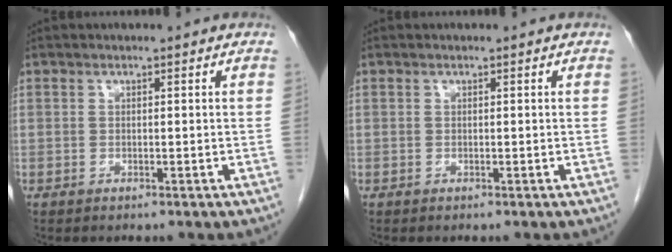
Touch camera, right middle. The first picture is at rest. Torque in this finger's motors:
{"motor_torque": [0.04, 0.10, -0.01, 0.00]}